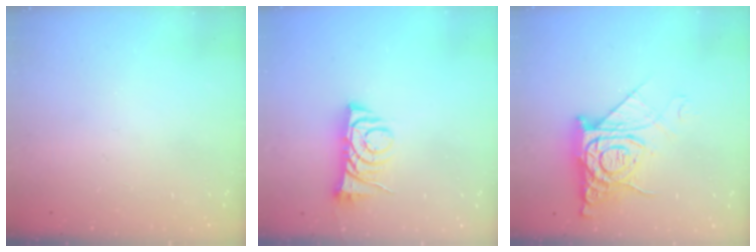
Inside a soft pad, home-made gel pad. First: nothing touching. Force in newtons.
{"total": 7.1, "press": 7.0, "slide": 0.9}
{"total": 13.7, "press": 13.6, "slide": 1.5}